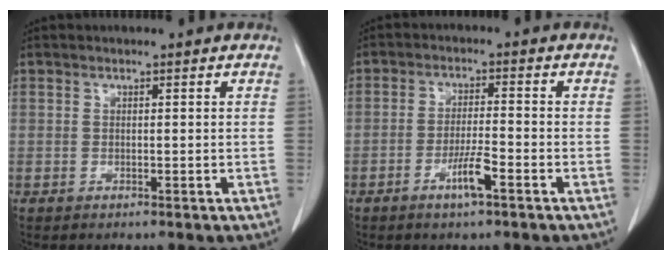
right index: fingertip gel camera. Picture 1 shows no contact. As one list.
[{"total": 4.6, "force": [-2.4, 0.2, 3.9], "torque": [-0.075, -0.003, -0.045]}]